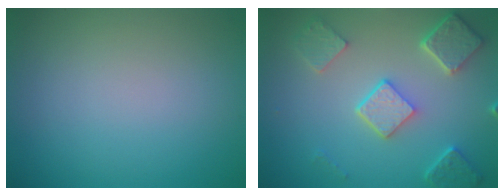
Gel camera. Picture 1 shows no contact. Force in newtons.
{"total": 5.0, "press": 3.9, "slide": 3.1}